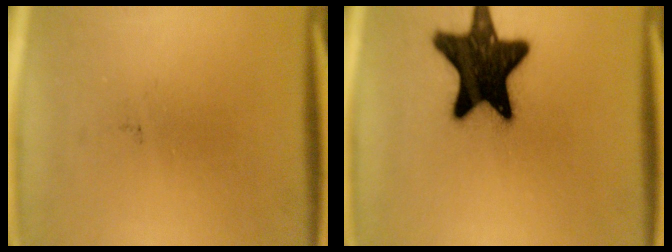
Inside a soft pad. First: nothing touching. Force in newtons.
{"total": 18.9}